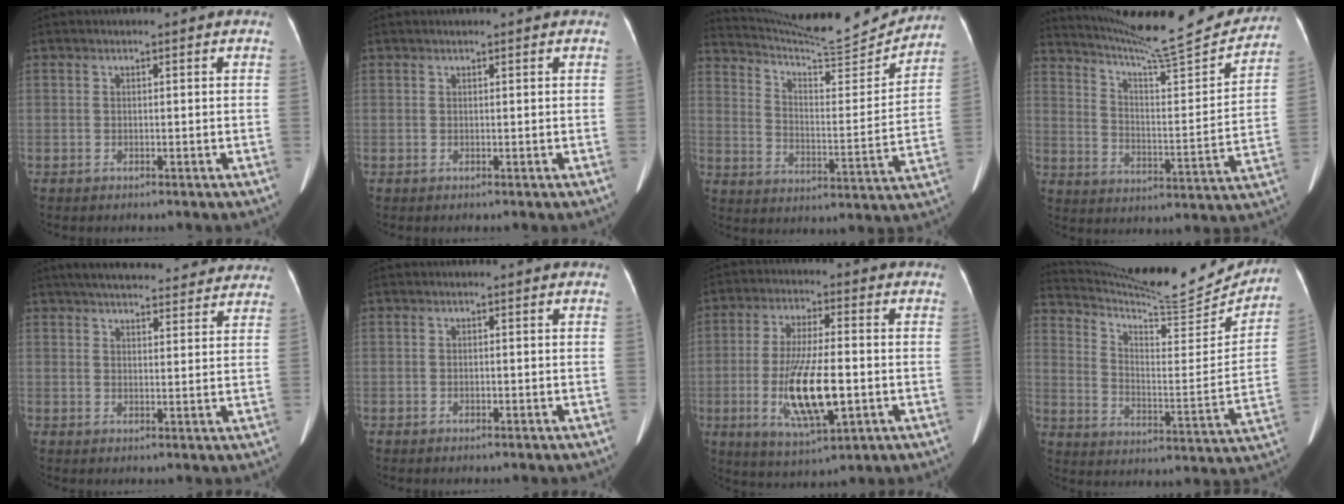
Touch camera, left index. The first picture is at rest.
{"total": 1.1, "force": [0.9, 0.1, 0.6], "torque": [-0.007, 0.017, 0.016]}
{"total": 17.8, "force": [17.4, 0.5, 3.9], "torque": [-0.075, -0.042, 0.255]}
{"total": 21.4, "force": [20.0, 0.7, 7.7], "torque": [-0.123, -0.047, 0.282]}
{"total": 18.8, "force": [16.8, 4.4, 7.1], "torque": [-0.099, 0.032, 0.216]}
{"total": 0.5, "force": [-0.3, 0.3, 0.4], "torque": [-0.007, 0.000, -0.003]}
{"total": 12.8, "force": [-2.7, 2.9, 12.2], "torque": [-0.237, -0.015, -0.040]}
{"total": 20.8, "force": [19.9, 1.3, 5.6], "torque": [-0.102, -0.049, 0.288]}